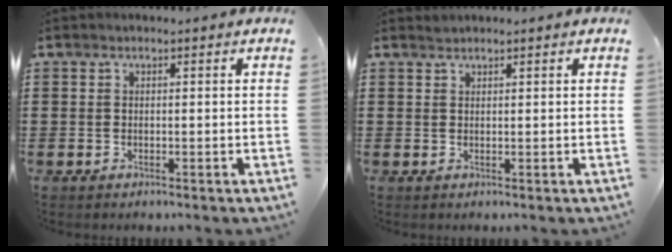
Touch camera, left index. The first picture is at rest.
{"total": 0.6, "force": [0.6, 0.0, -0.1], "torque": [0.000, 0.000, 0.012]}